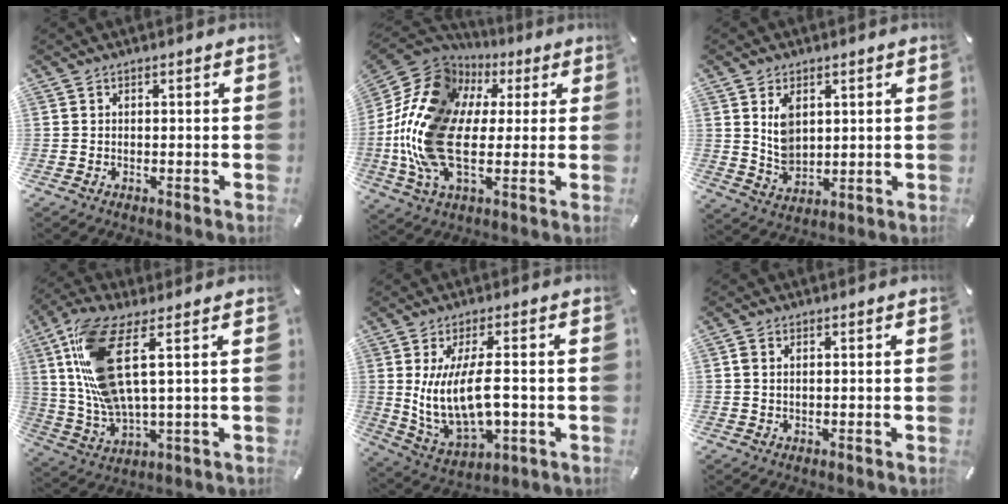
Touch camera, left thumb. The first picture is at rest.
{"total": 20.5, "force": [-1.6, 14.3, 14.7], "torque": [-0.336, 0.004, -0.034]}
{"total": 6.7, "force": [2.4, 4.8, 4.0], "torque": [-0.070, -0.006, 0.041]}
{"total": 15.4, "force": [4.2, 5.0, 13.9], "torque": [-0.300, -0.015, 0.070]}
{"total": 13.7, "force": [0.8, 5.9, 12.4], "torque": [-0.268, -0.012, 0.014]}
{"total": 1.7, "force": [0.3, 1.3, 1.1], "torque": [-0.027, 0.008, 0.004]}